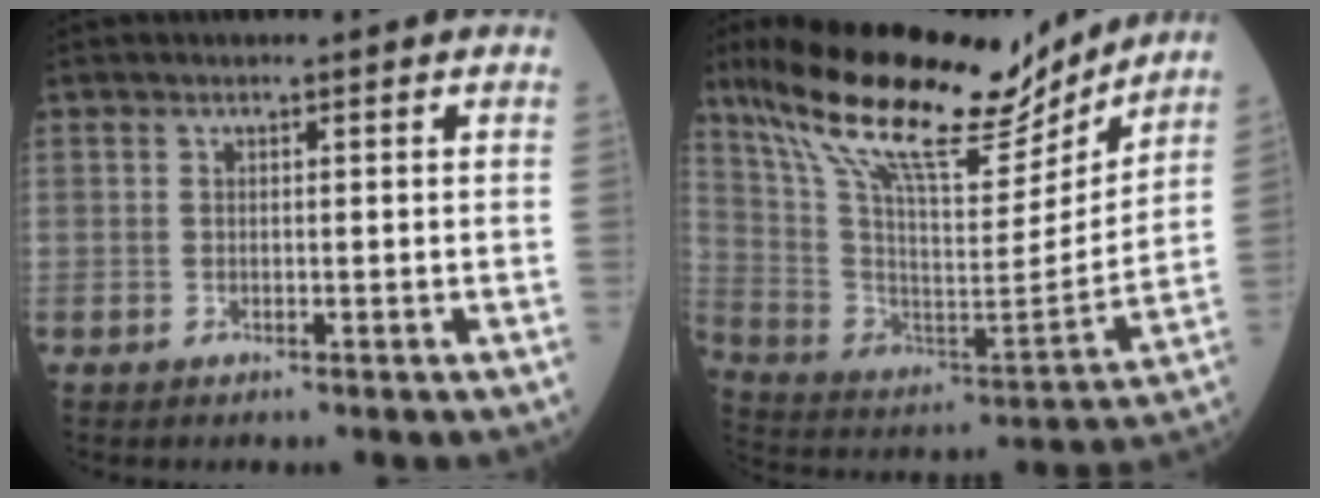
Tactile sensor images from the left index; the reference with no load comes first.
{"total": 23.6, "force": [18.5, 5.9, 13.5], "torque": [-0.246, -0.002, 0.313]}